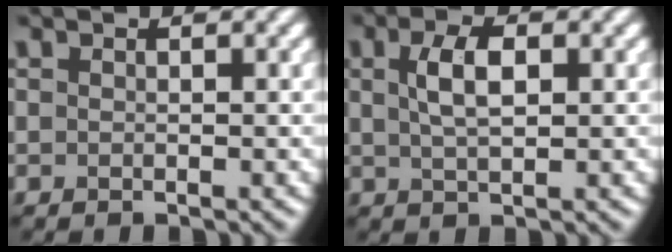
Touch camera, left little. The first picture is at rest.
{"total": 3.4, "force": [0.9, 1.5, 2.9], "torque": [-0.062, 0.004, 0.017]}